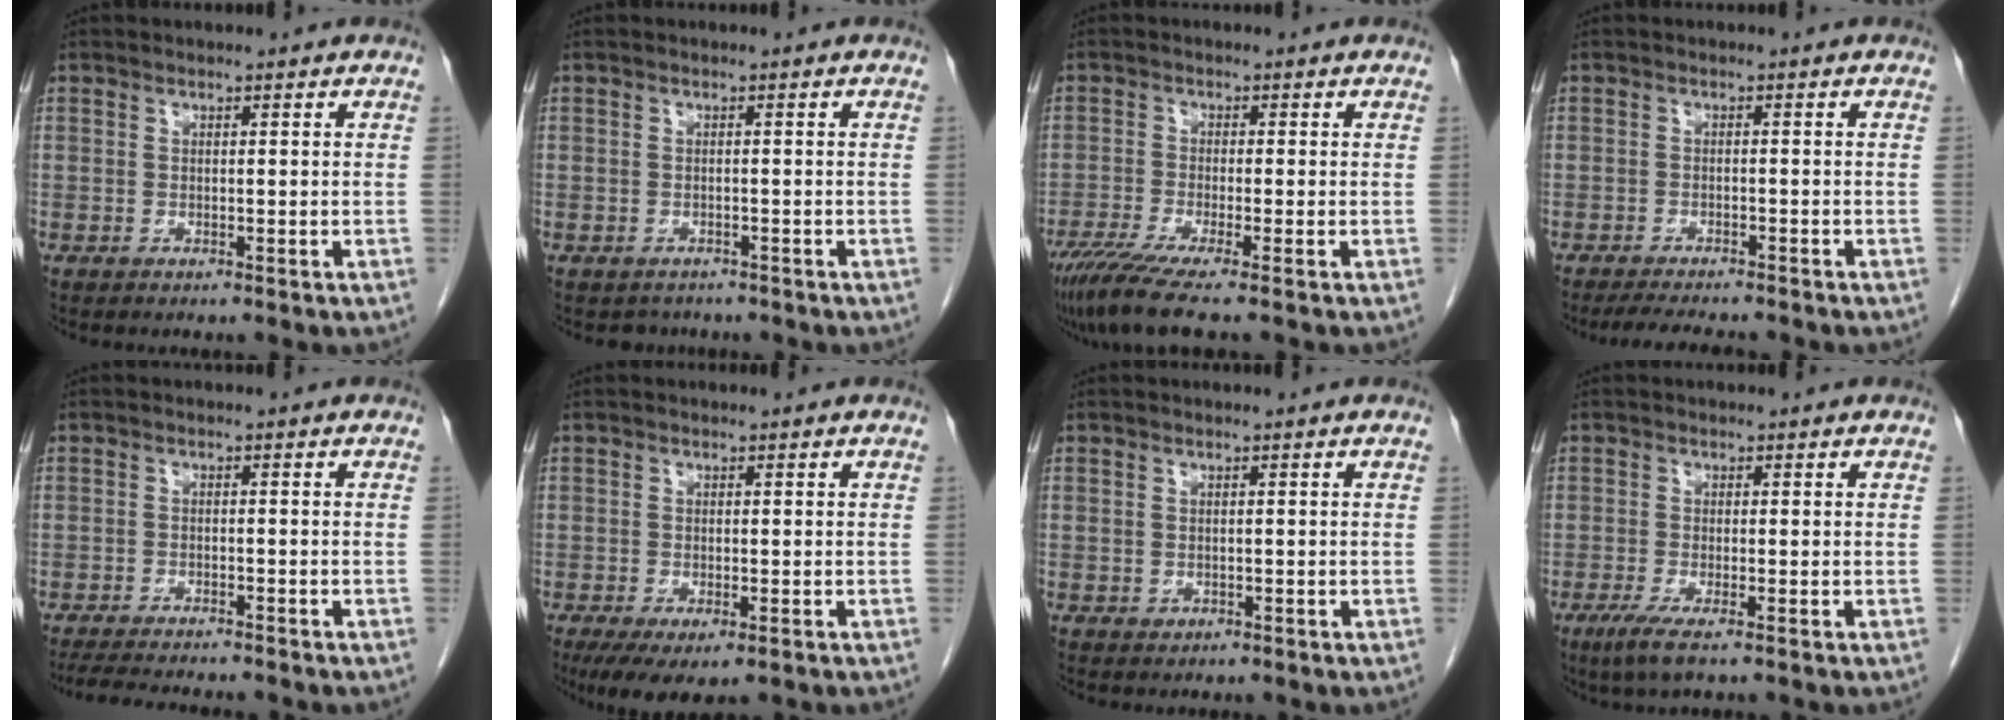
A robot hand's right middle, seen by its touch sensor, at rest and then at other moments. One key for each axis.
{"total": 2.2, "fx": -1.8, "fy": 1.2, "fz": -0.1, "tx": -0.005, "ty": 0.001, "tz": -0.027}
{"total": 7.4, "fx": -5.6, "fy": -0.5, "fz": 4.9, "tx": -0.082, "ty": -0.024, "tz": -0.097}
{"total": 6.4, "fx": -5.7, "fy": 1.0, "fz": 2.8, "tx": -0.040, "ty": -0.012, "tz": -0.086}
{"total": 9.0, "fx": -8.0, "fy": 1.2, "fz": 3.8, "tx": -0.057, "ty": -0.015, "tz": -0.117}
{"total": 6.0, "fx": -3.6, "fy": 2.4, "fz": 4.2, "tx": -0.062, "ty": -0.014, "tz": -0.054}
{"total": 0.6, "fx": -0.2, "fy": 0.6, "fz": 0.2, "tx": -0.006, "ty": 0.000, "tz": 0.001}
{"total": 3.3, "fx": -1.9, "fy": 0.2, "fz": 2.7, "tx": -0.057, "ty": -0.013, "tz": -0.036}